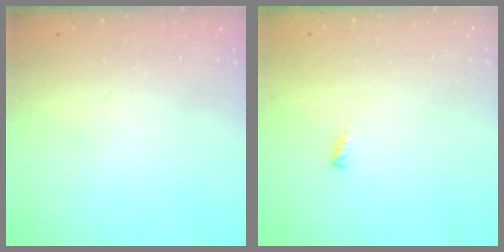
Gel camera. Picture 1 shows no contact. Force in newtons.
{"total": 2.9, "press": 2.9, "slide": 0.4}